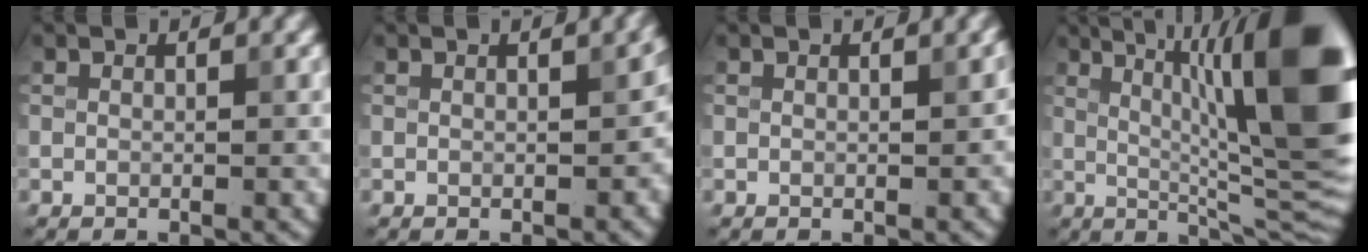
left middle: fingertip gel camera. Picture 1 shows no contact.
{"total": 2.2, "force": [0.3, 1.0, 1.9], "torque": [-0.016, 0.007, 0.012]}
{"total": 0.9, "force": [0.2, 0.2, 0.8], "torque": [-0.002, 0.006, 0.009]}
{"total": 15.0, "force": [3.4, 3.7, 14.1], "torque": [-0.186, 0.011, 0.065]}